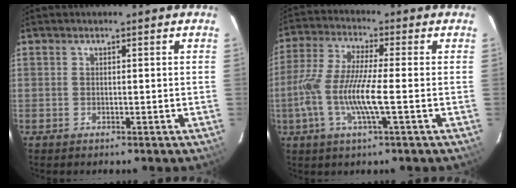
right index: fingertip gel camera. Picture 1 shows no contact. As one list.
[{"total": 11.2, "force": [-2.7, 1.2, 10.8], "torque": [-0.227, -0.005, -0.053]}]